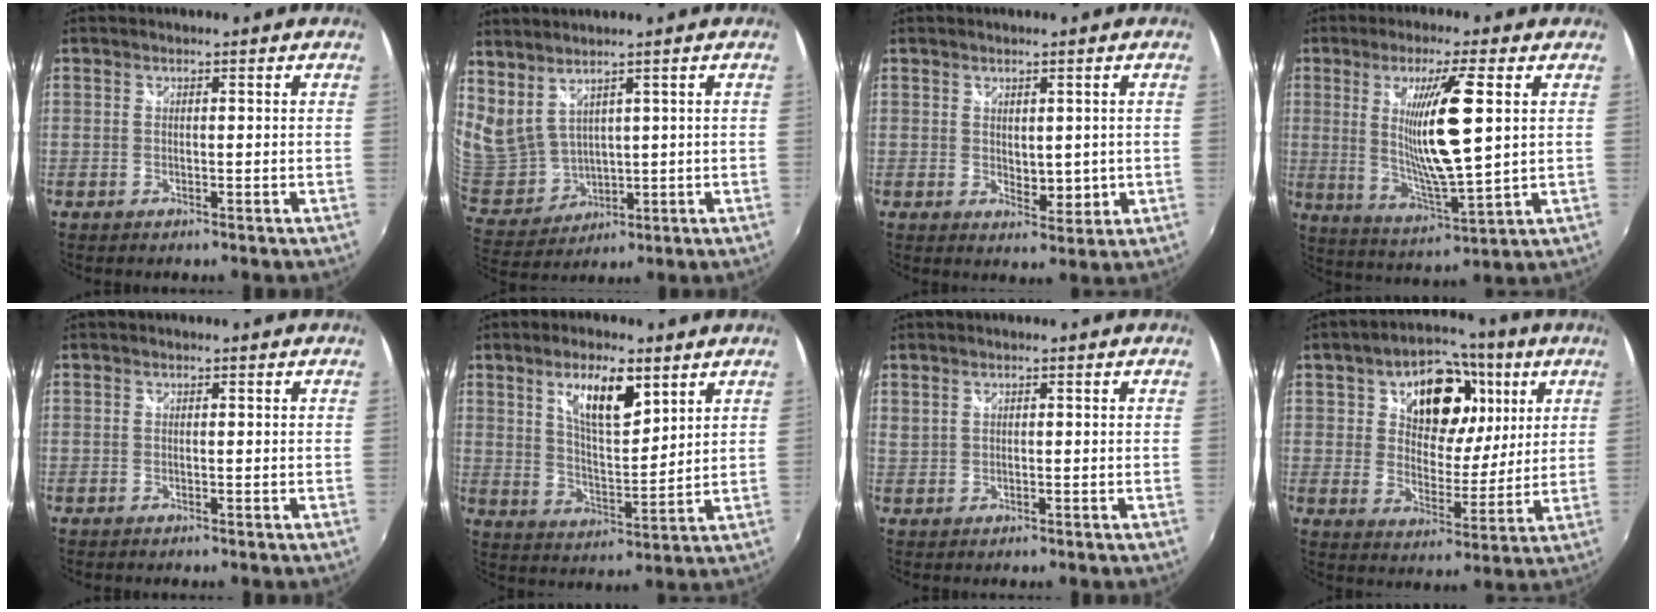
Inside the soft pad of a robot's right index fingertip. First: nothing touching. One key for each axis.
{"total": 10.2, "fx": 6.3, "fy": 5.6, "fz": 5.8, "tx": -0.125, "ty": -0.019, "tz": 0.155}
{"total": 3.4, "fx": 0.5, "fy": 2.2, "fz": 2.6, "tx": -0.037, "ty": -0.007, "tz": 0.014}
{"total": 13.0, "fx": 2.9, "fy": 0.7, "fz": 12.7, "tx": -0.223, "ty": -0.018, "tz": 0.061}
{"total": 0.0}
{"total": 10.2, "fx": 5.5, "fy": 3.3, "fz": 7.9, "tx": -0.133, "ty": 0.003, "tz": 0.102}
{"total": 1.3, "fx": 1.1, "fy": 0.5, "fz": 0.6, "tx": -0.010, "ty": 0.002, "tz": 0.021}
{"total": 17.0, "fx": 6.2, "fy": 11.4, "fz": 10.9, "tx": -0.193, "ty": 0.028, "tz": 0.102}